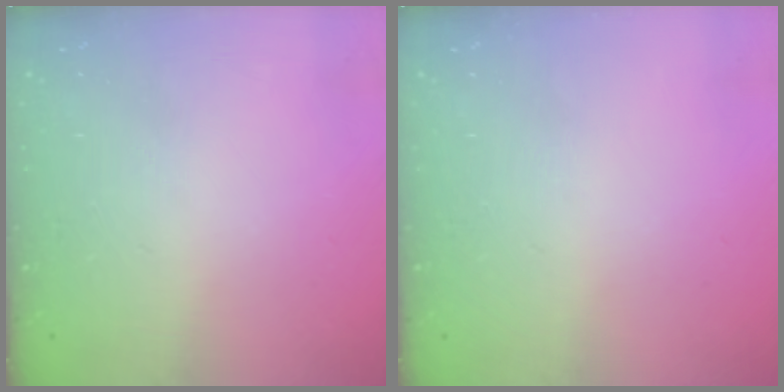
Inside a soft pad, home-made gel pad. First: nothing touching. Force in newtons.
{"total": 0.0}